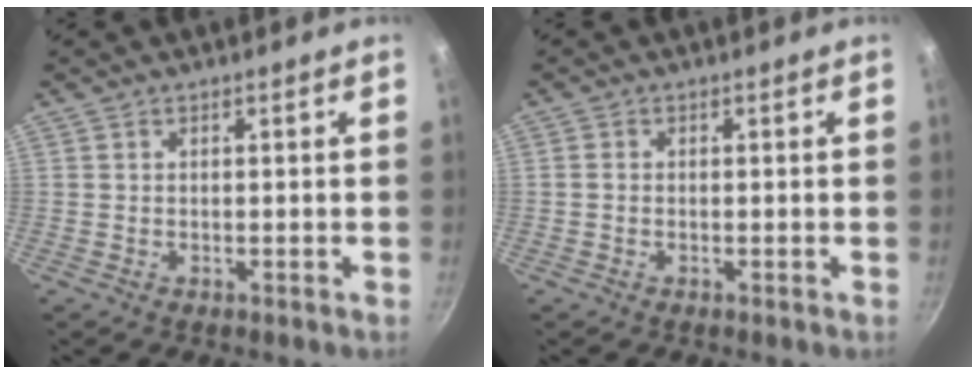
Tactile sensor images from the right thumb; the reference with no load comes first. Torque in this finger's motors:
{"motor_torque": [-0.72, -0.07, -0.16, 0.01, 0.05]}